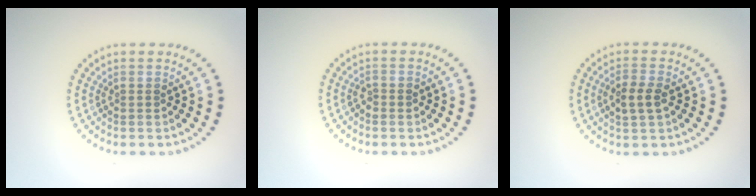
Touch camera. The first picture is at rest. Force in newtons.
{"total": 0.8, "press": 0.8, "slide": 0.1}
{"total": 2.4, "press": 2.3, "slide": 0.5}